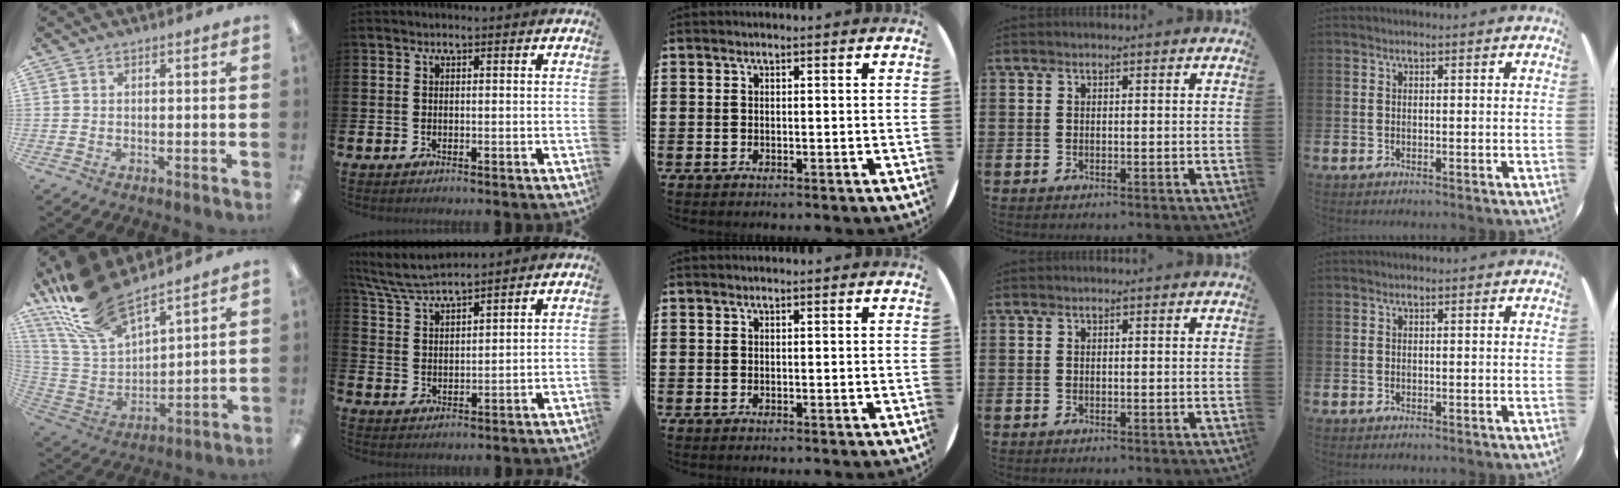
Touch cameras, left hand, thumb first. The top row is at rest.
{"thumb": {"total": 19.6, "force": [15.6, 7.2, 9.4], "torque": [-0.221, -0.084, 0.289]}, "index": {"total": 6.1, "force": [5.8, 0.5, 1.8], "torque": [-0.062, -0.023, 0.106]}}